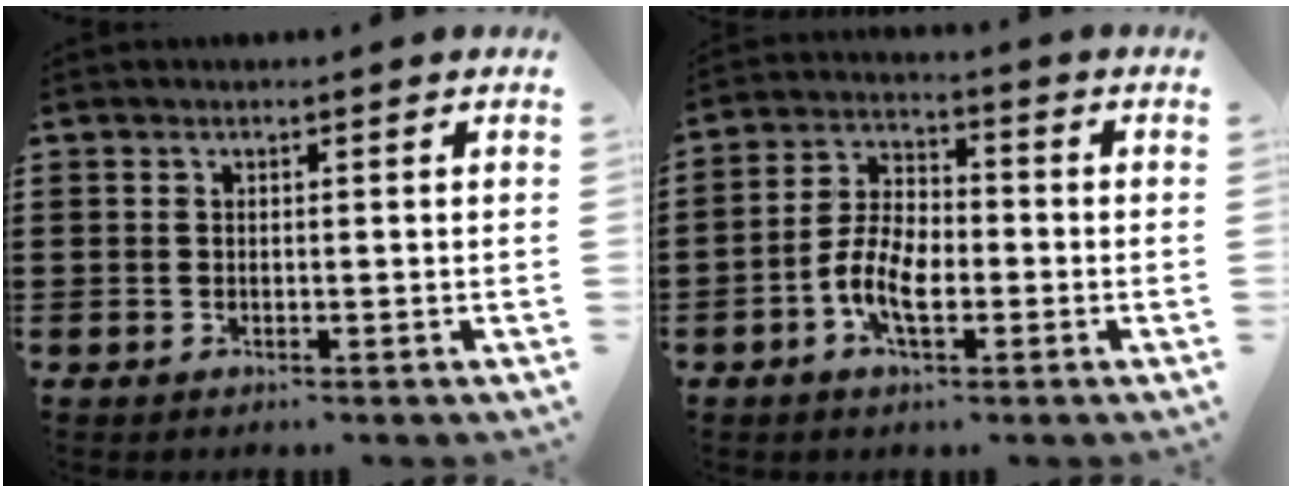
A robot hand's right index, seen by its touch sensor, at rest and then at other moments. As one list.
[{"total": 7.3, "force": [-2.6, 3.6, 5.7], "torque": [-0.132, 0.000, -0.054]}]